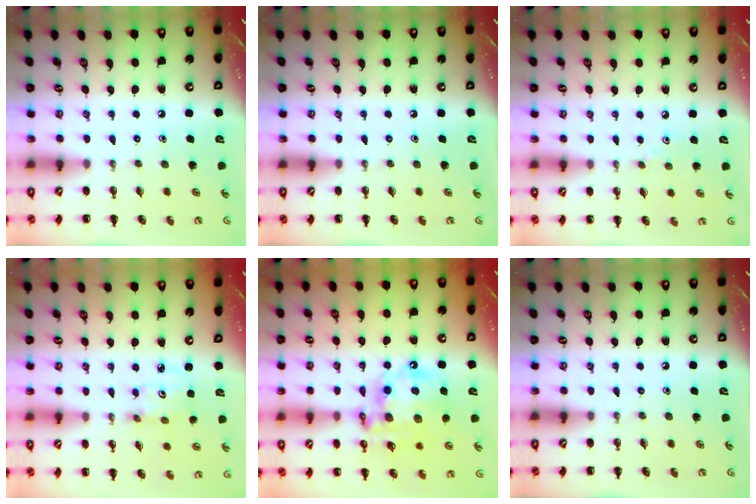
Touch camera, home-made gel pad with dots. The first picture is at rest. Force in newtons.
{"total": 0.0}
{"total": 2.7, "press": 2.5, "slide": 0.9}
{"total": 2.8, "press": 2.8, "slide": 0.4}
{"total": 17.5, "press": 17.1, "slide": 3.7}
{"total": 0.0}